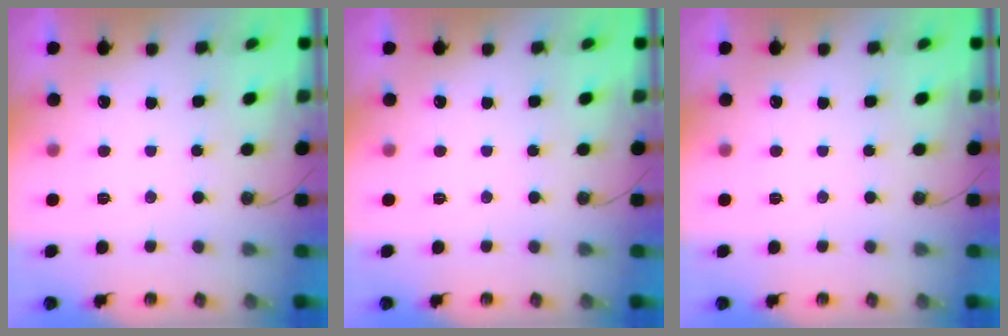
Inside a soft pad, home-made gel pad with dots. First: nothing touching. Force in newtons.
{"total": 0.0}
{"total": 0.0}